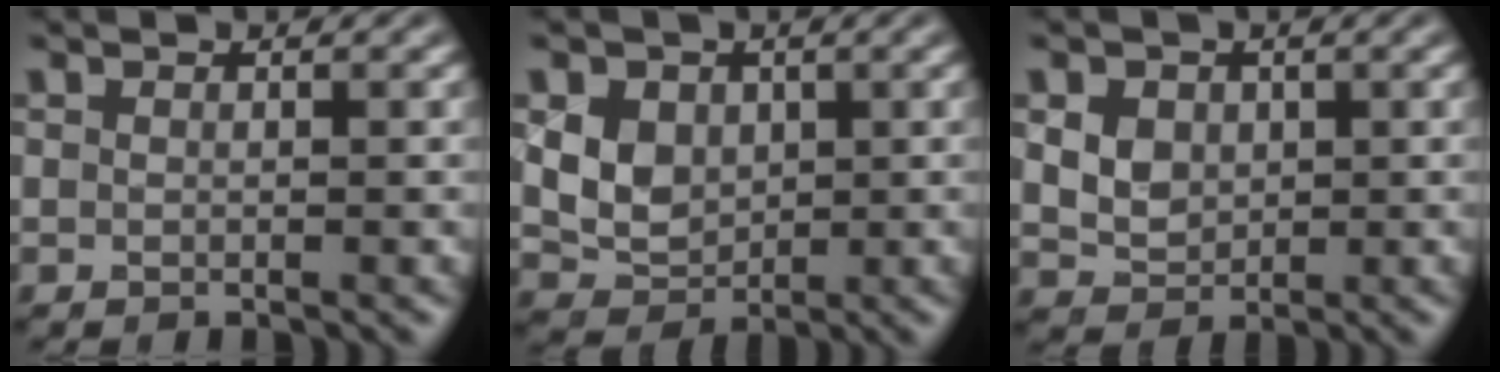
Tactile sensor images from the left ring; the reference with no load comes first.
{"total": 4.3, "force": [1.0, 3.5, 2.3], "torque": [-0.053, -0.002, 0.025]}
{"total": 4.8, "force": [1.6, 3.8, 2.5], "torque": [-0.053, 0.019, 0.021]}